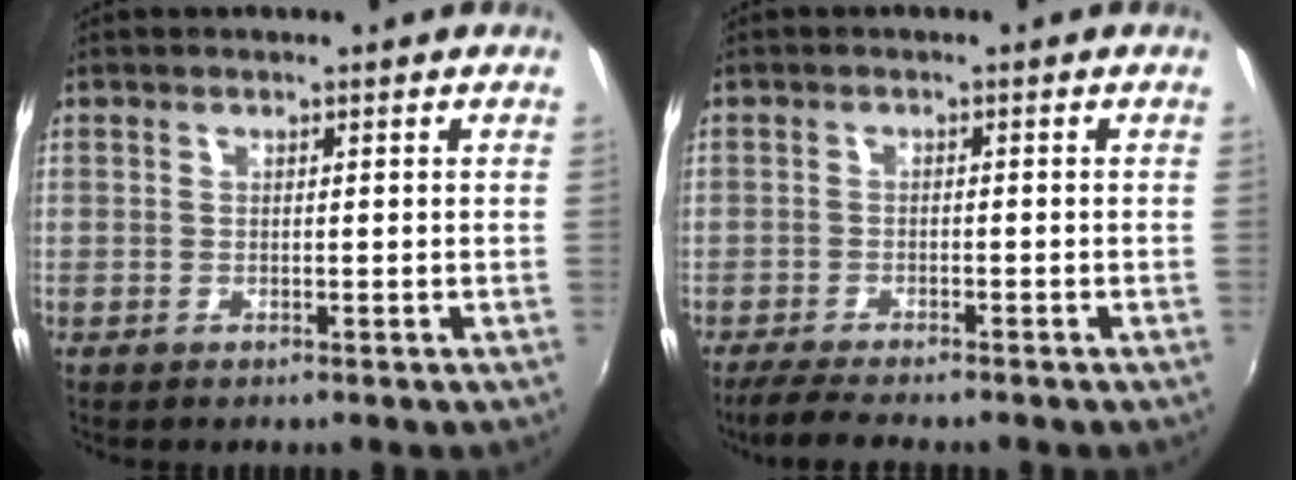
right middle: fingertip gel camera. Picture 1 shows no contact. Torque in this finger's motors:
{"motor_torque": [1.00, -0.92, 0.39, 0.16]}